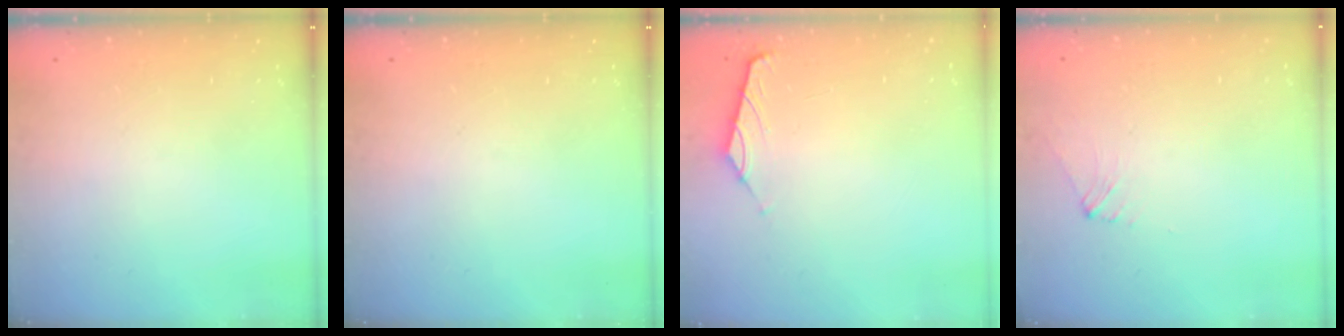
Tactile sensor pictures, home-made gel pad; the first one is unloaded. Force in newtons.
{"total": 0.0}
{"total": 0.0}
{"total": 1.8, "press": 1.8, "slide": 0.3}